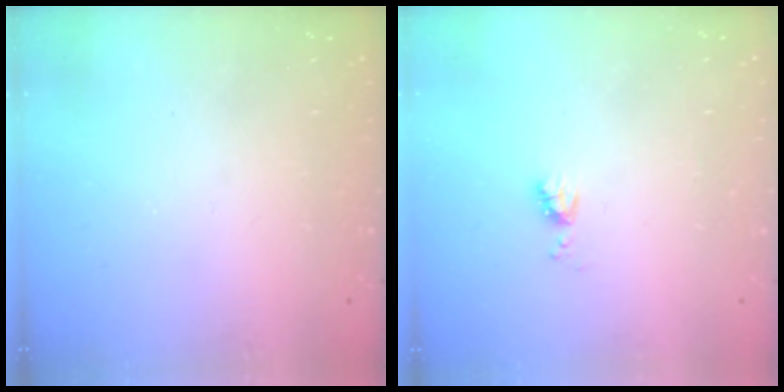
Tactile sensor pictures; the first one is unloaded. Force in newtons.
{"total": 4.3, "press": 4.2, "slide": 0.7}